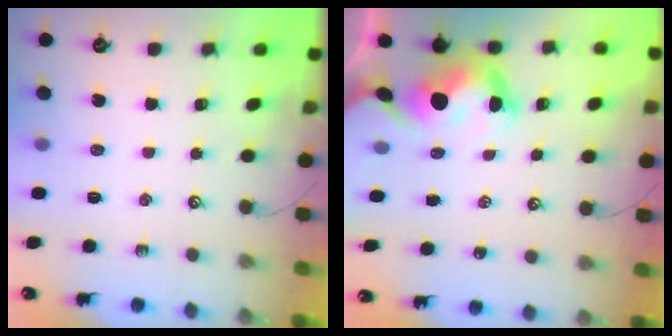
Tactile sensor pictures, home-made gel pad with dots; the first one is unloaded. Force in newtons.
{"total": 9.7, "press": 9.7, "slide": 1.0}